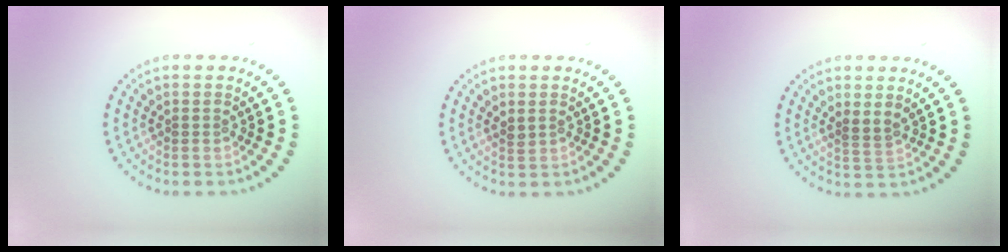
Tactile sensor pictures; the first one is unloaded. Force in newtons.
{"total": 0.8, "press": 0.8, "slide": 0.2}
{"total": 1.1, "press": 0.9, "slide": 0.7}